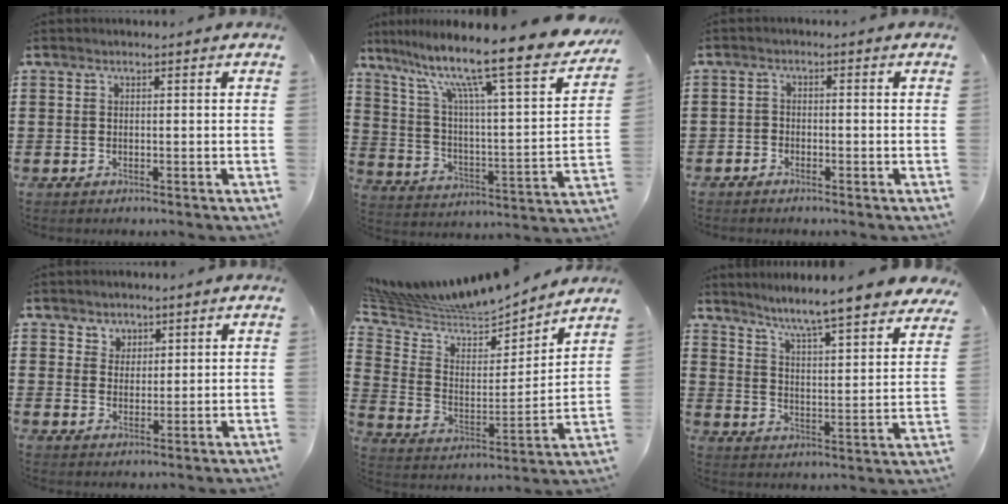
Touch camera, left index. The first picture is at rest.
{"total": 13.4, "force": [10.0, 0.9, 8.8], "torque": [-0.180, -0.074, 0.155]}
{"total": 1.6, "force": [-1.5, 0.4, 0.0], "torque": [-0.006, 0.004, -0.034]}
{"total": 2.8, "force": [1.8, 2.1, -0.2], "torque": [-0.007, 0.010, 0.033]}
{"total": 6.2, "force": [6.2, 1.1, -0.1], "torque": [-0.042, -0.058, 0.102]}
{"total": 6.0, "force": [5.2, -1.1, 2.8], "torque": [-0.078, -0.058, 0.077]}